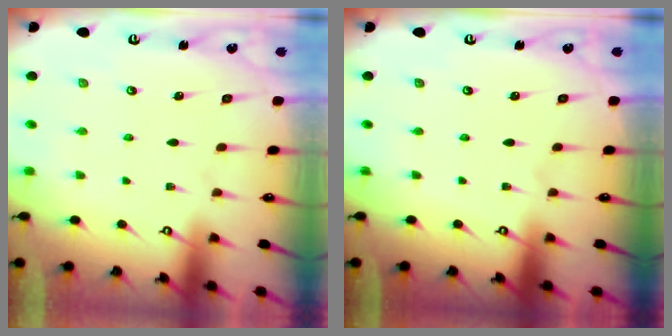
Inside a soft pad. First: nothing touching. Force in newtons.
{"total": 0.0}